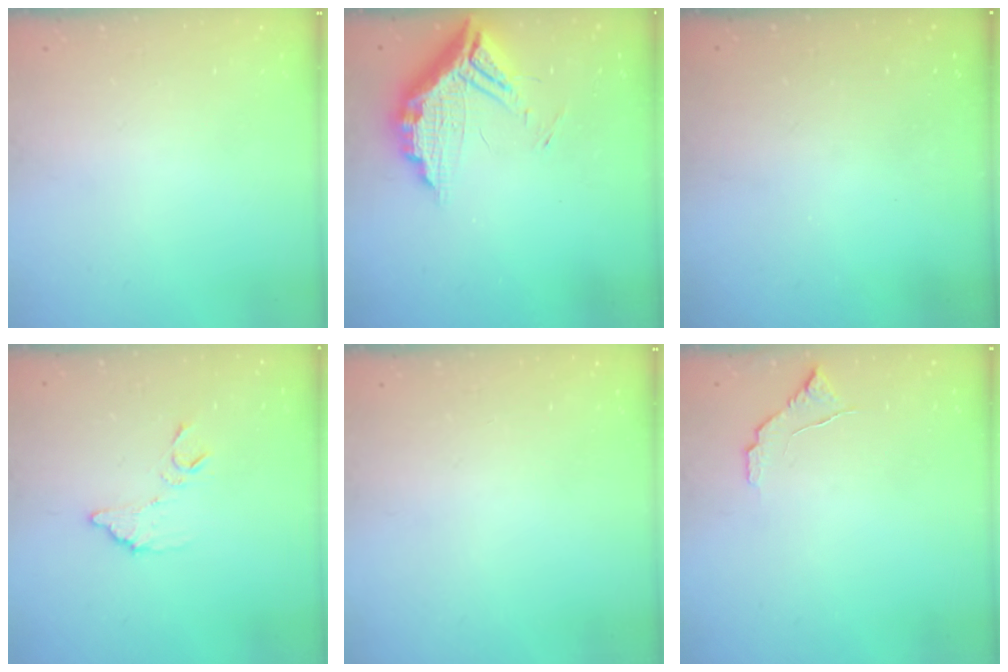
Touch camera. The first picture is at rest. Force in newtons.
{"total": 13.0, "press": 12.9, "slide": 1.5}
{"total": 3.3, "press": 3.3, "slide": 0.1}
{"total": 8.9, "press": 8.9, "slide": 0.2}
{"total": 0.0}
{"total": 6.2, "press": 6.2, "slide": 0.5}